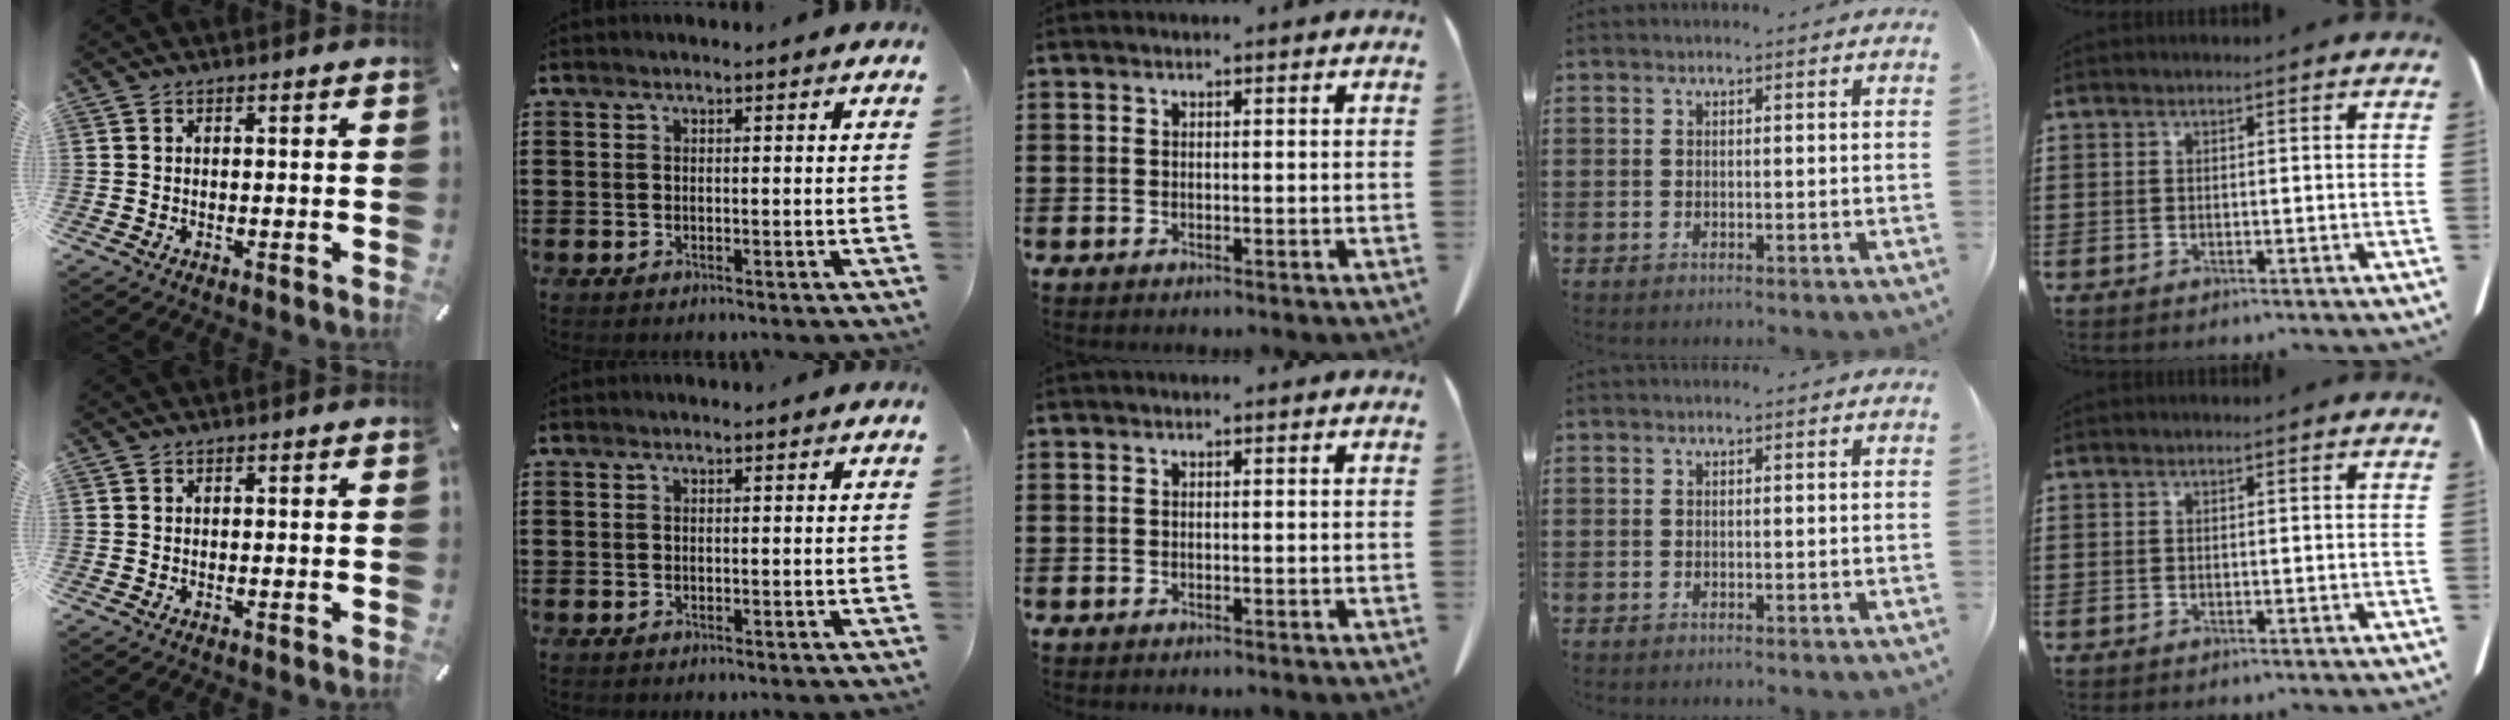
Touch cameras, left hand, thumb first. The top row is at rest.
{}